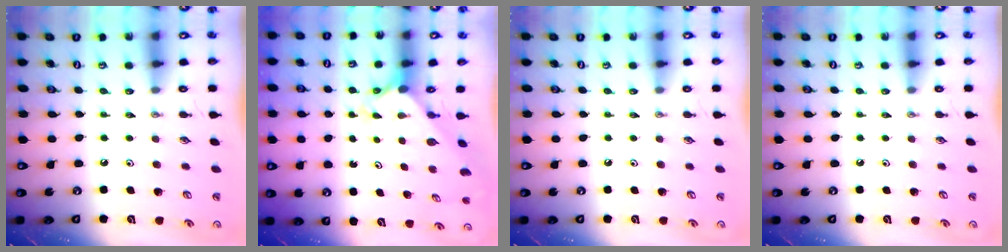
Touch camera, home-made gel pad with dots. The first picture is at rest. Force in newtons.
{"total": 2.4, "press": 2.4, "slide": 0.2}
{"total": 0.0}
{"total": 0.0}